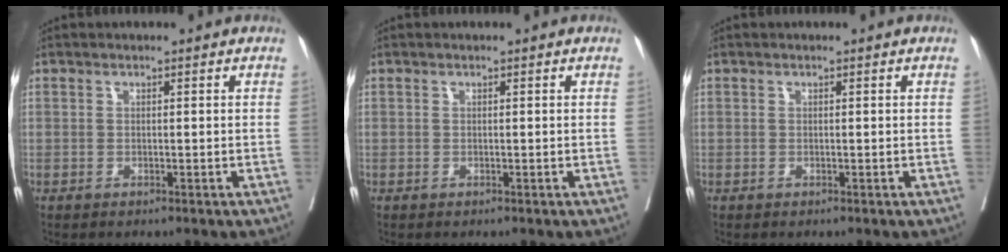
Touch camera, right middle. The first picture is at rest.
{"total": 0.0}
{"total": 0.0}